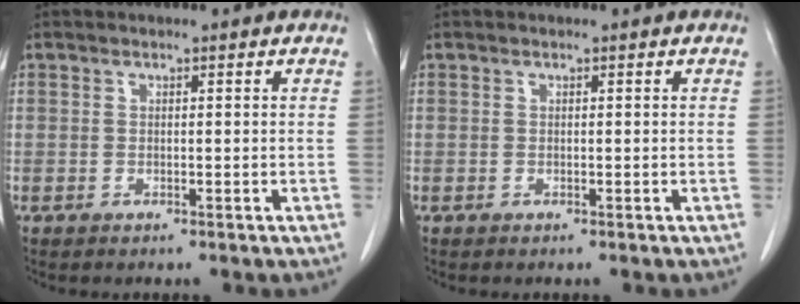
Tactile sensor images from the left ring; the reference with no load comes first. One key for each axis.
{"total": 0.0}